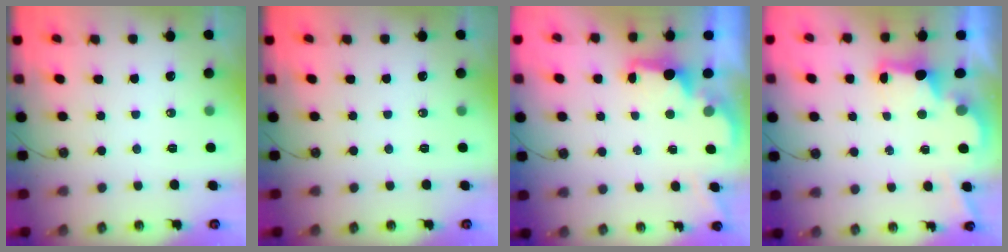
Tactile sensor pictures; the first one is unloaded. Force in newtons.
{"total": 0.0}
{"total": 2.0, "press": 1.8, "slide": 0.8}
{"total": 2.5, "press": 2.4, "slide": 0.7}